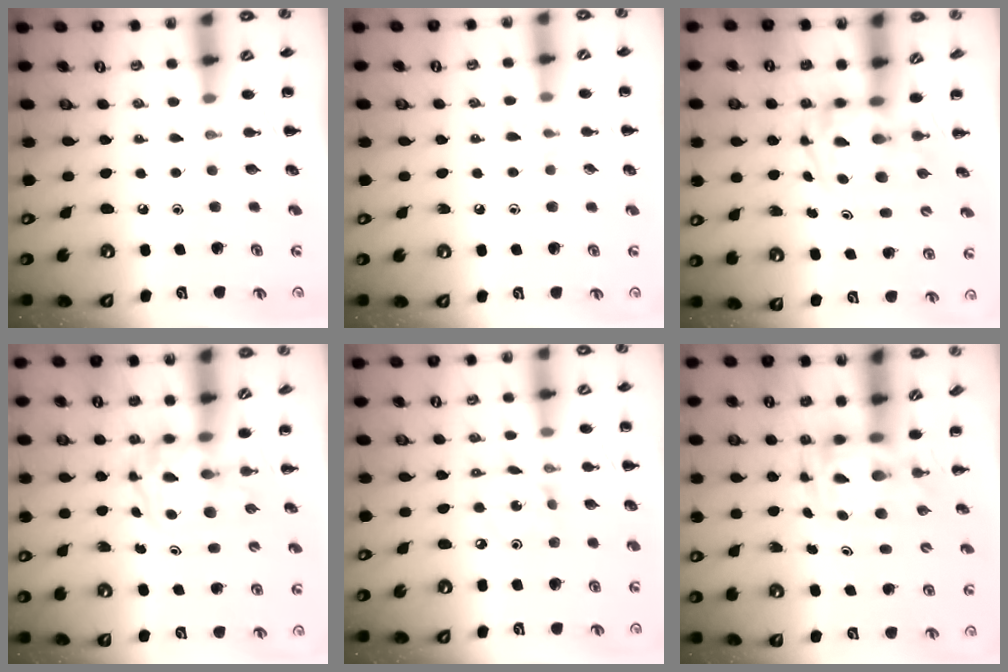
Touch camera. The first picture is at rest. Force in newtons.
{"total": 5.6, "press": 5.3, "slide": 1.6}
{"total": 3.9, "press": 3.8, "slide": 0.6}
{"total": 3.7, "press": 3.7, "slide": 0.6}
{"total": 2.3, "press": 2.3, "slide": 0.1}
{"total": 3.7, "press": 3.6, "slide": 0.8}